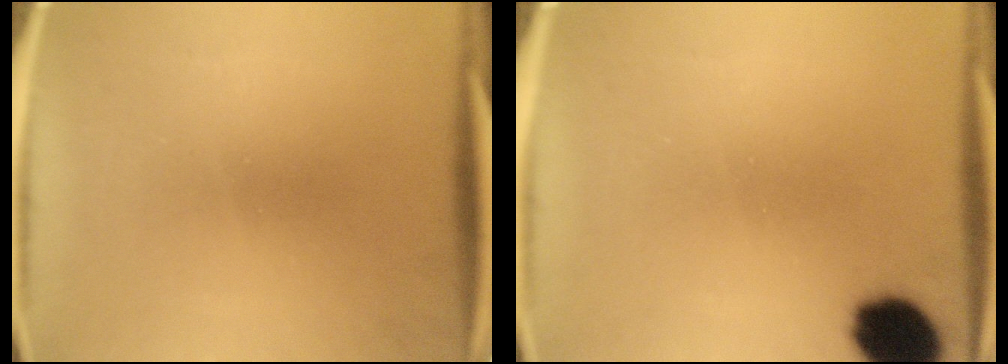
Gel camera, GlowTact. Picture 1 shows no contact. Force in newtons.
{"total": 10.7}